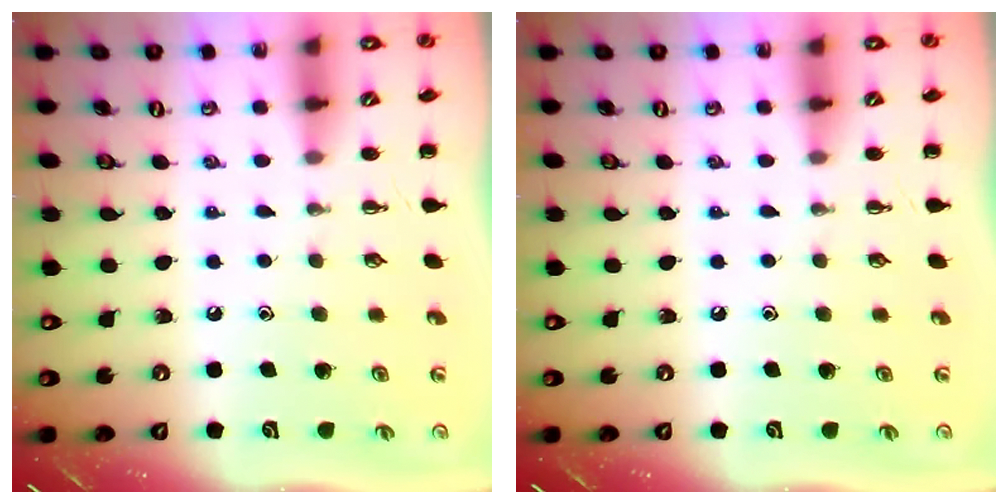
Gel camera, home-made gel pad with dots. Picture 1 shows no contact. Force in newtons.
{"total": 0.0}